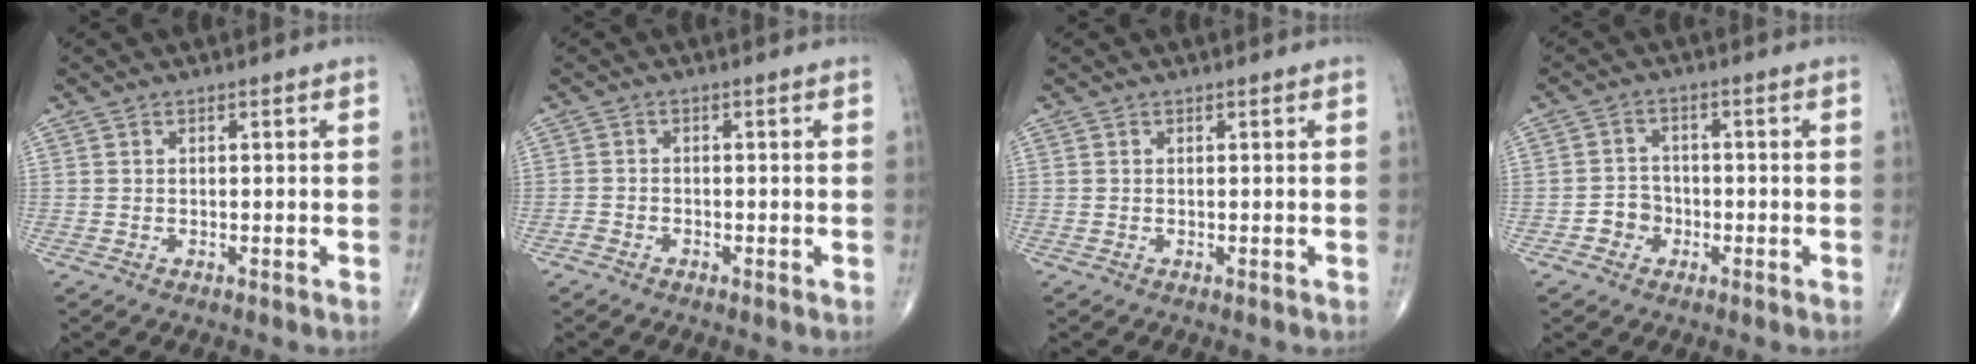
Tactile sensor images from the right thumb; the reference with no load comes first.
{"total": 1.3, "force": [-0.9, 0.8, 0.3], "torque": [-0.010, 0.002, -0.023]}
{"total": 0.0}
{"total": 3.8, "force": [-1.6, 3.3, 1.0], "torque": [0.004, 0.016, -0.034]}